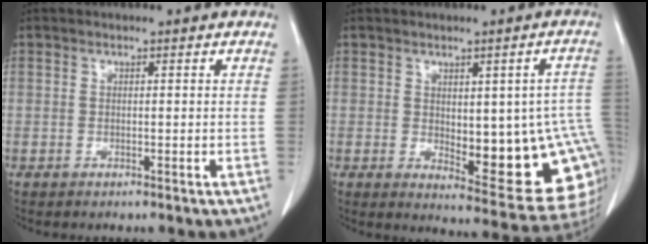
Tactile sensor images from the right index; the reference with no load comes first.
{"total": 16.7, "force": [-1.7, 5.6, 15.6], "torque": [-0.128, 0.014, 0.001]}